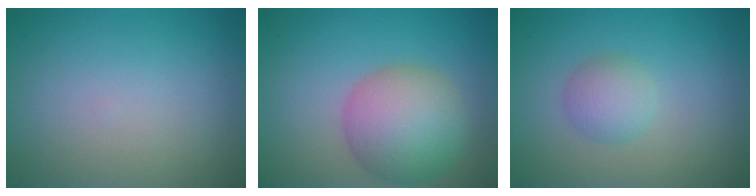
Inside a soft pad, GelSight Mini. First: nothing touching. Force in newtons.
{"total": 7.0, "press": 7.0, "slide": 0.3}
{"total": 2.3, "press": 2.3, "slide": 0.1}